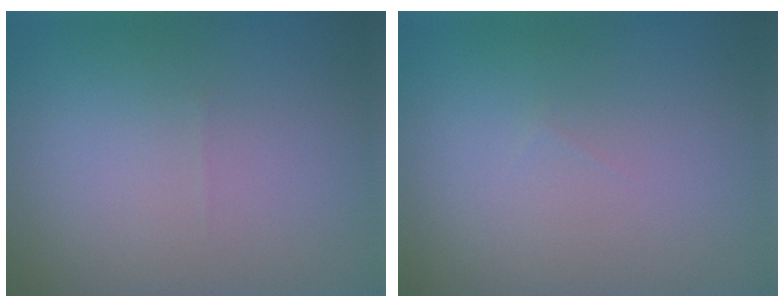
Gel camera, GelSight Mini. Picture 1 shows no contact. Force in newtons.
{"total": 0.0}